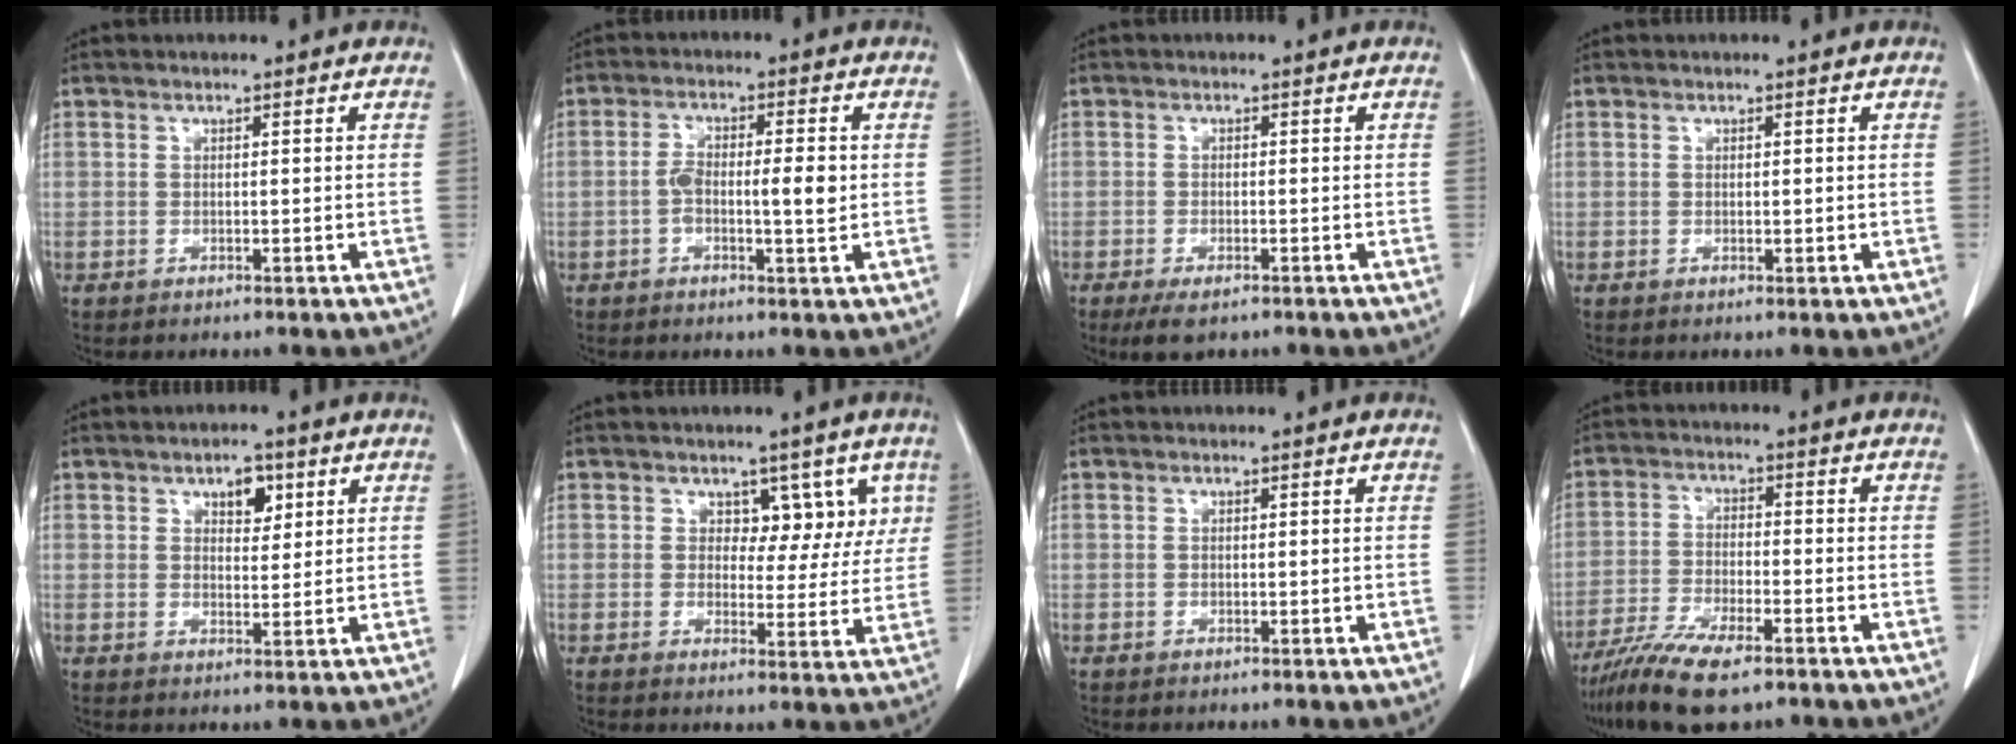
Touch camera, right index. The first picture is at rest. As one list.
[{"total": 5.6, "force": [-0.4, 1.5, 5.4], "torque": [-0.099, 0.009, -0.009]}, {"total": 4.0, "force": [-2.8, 1.3, 2.6], "torque": [-0.047, -0.008, -0.042]}, {"total": 0.6, "force": [0.1, 0.4, 0.5], "torque": [-0.009, -0.002, 0.003]}, {"total": 3.8, "force": [1.9, 2.0, 2.5], "torque": [-0.034, 0.001, 0.030]}, {"total": 5.8, "force": [2.8, 3.9, 3.3], "torque": [-0.014, 0.008, 0.035]}, {"total": 0.0}, {"total": 11.1, "force": [-8.2, 2.5, 7.0], "torque": [-0.126, -0.023, -0.142]}]